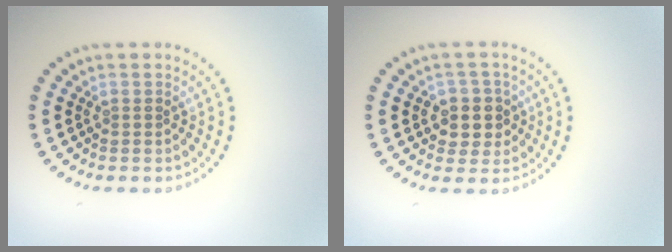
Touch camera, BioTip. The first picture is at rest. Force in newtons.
{"total": 3.0, "press": 2.8, "slide": 1.1}